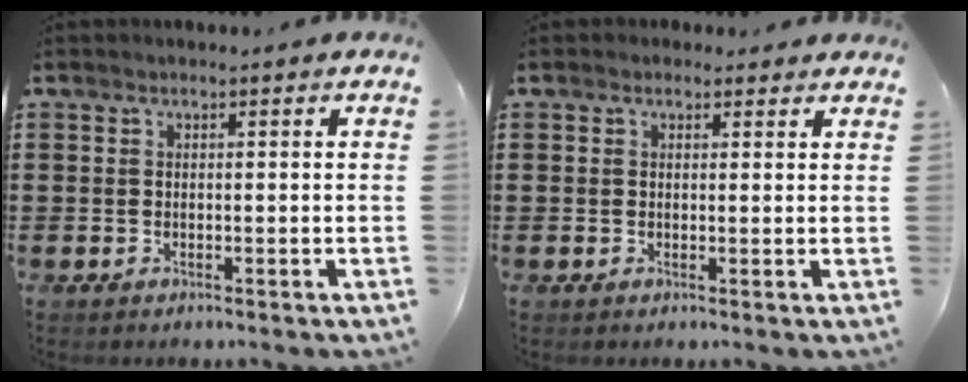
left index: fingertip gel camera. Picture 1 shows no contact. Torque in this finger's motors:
{"motor_torque": [2.14, 0.00, -0.02, 0.00]}